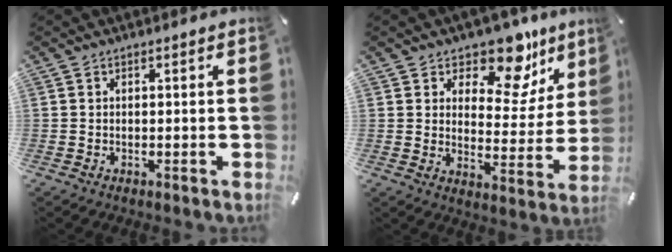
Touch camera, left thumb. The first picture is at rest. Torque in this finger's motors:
{"motor_torque": [0.85, -0.36, 0.04, -0.02, 0.04]}